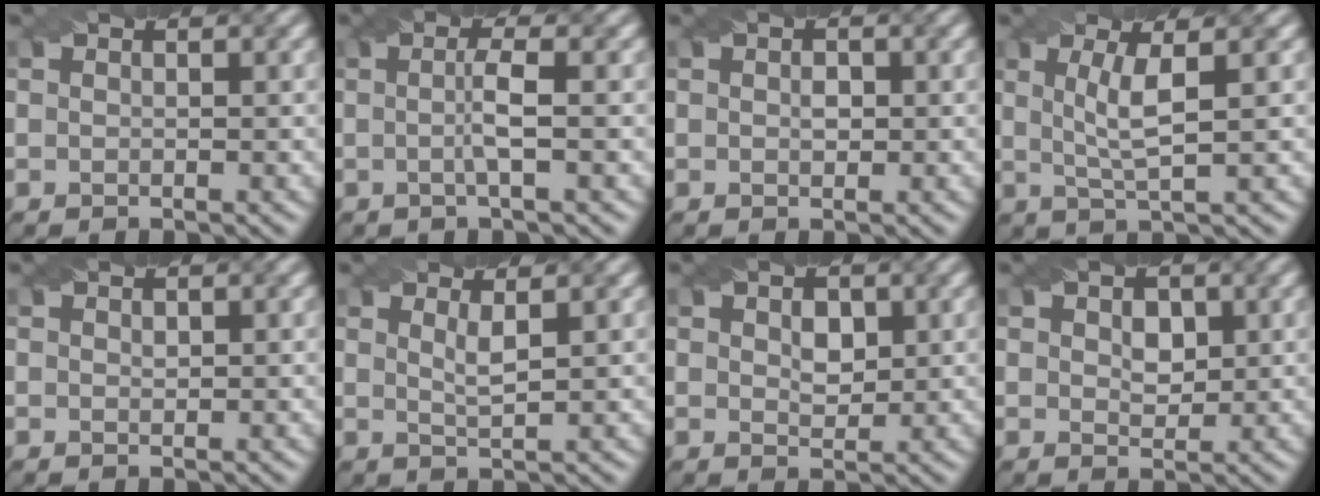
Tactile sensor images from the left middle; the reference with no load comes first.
{"total": 2.5, "force": [-0.1, 0.3, 2.5], "torque": [-0.049, -0.001, -0.005]}
{"total": 1.1, "force": [0.0, 0.7, 0.8], "torque": [-0.012, 0.001, 0.000]}
{"total": 3.7, "force": [0.8, 0.7, 3.5], "torque": [-0.074, 0.002, 0.019]}
{"total": 0.6, "force": [0.3, 0.4, 0.4], "torque": [-0.006, -0.002, 0.006]}
{"total": 1.7, "force": [0.7, 0.4, 1.5], "torque": [-0.025, -0.003, 0.011]}
{"total": 2.2, "force": [0.7, 1.4, 1.5], "torque": [-0.024, -0.006, 0.016]}
{"total": 2.3, "force": [0.7, 1.6, 1.5], "torque": [-0.024, -0.004, 0.014]}